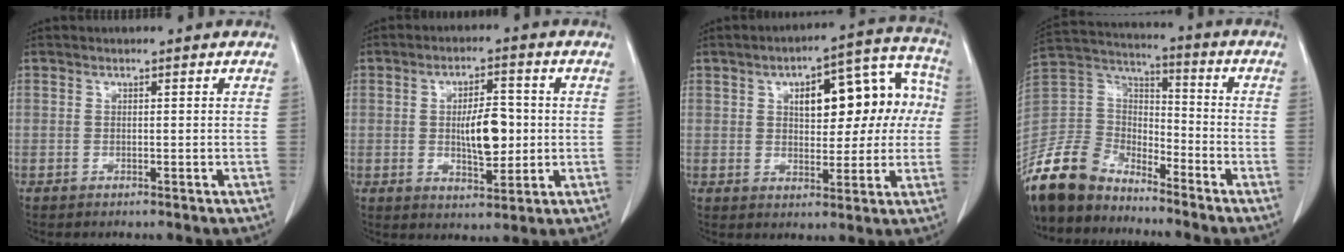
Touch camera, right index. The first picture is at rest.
{"total": 7.7, "force": [-0.1, 2.8, 7.2], "torque": [-0.121, 0.003, 0.002]}
{"total": 14.2, "force": [2.6, 6.0, 12.6], "torque": [-0.155, 0.050, 0.039]}
{"total": 13.3, "force": [-11.9, 5.1, 3.1], "torque": [-0.072, 0.029, -0.237]}